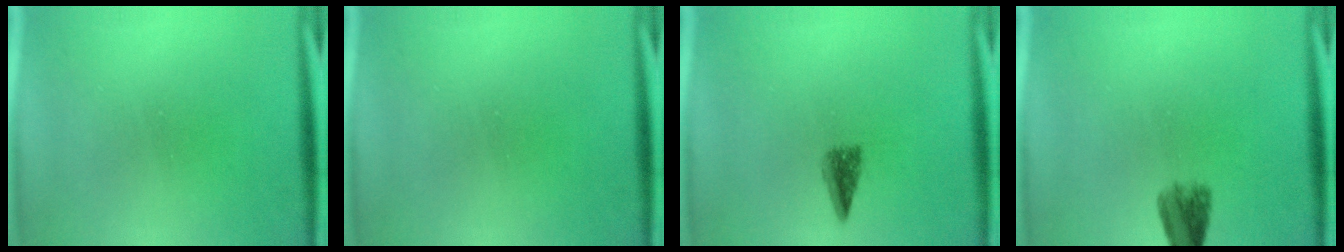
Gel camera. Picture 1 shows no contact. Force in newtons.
{"total": 0.0}
{"total": 2.7}
{"total": 3.5}